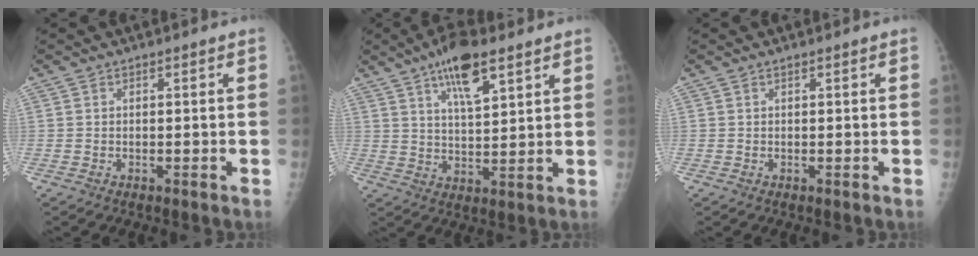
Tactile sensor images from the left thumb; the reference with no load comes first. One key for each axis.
{"total": 10.6, "fx": 6.3, "fy": 3.4, "fz": 7.7, "tx": -0.118, "ty": -0.027, "tz": 0.108}
{"total": 0.0}